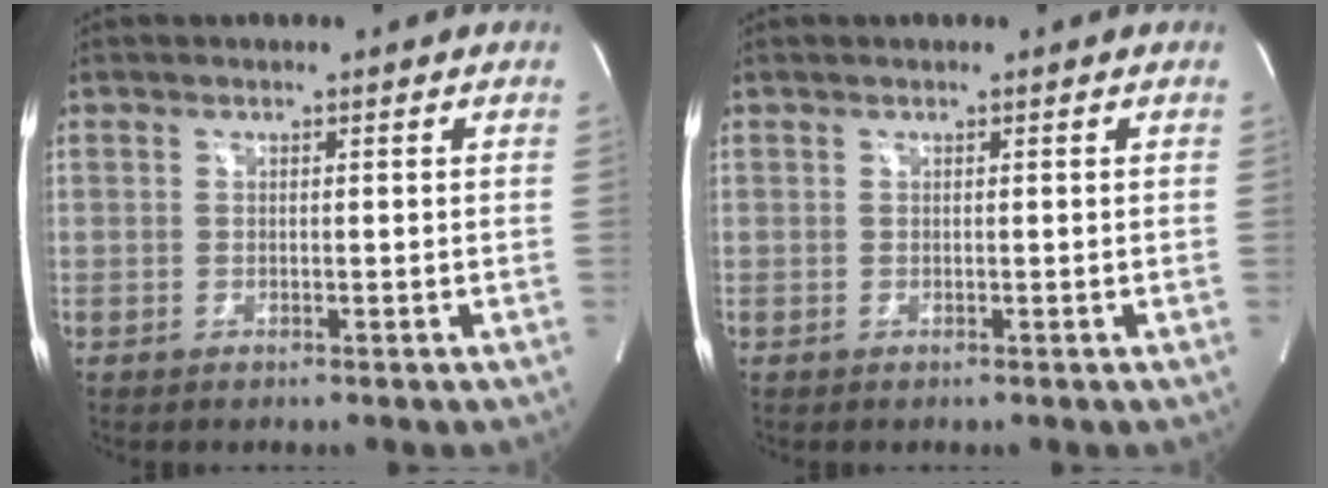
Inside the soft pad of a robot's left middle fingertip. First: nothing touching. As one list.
[{"total": 0.0}]